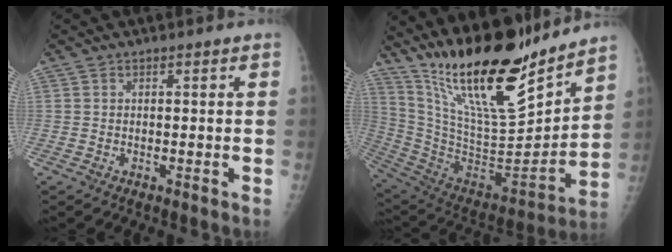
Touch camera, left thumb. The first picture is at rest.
{"total": 25.7, "force": [20.2, 6.2, 14.7], "torque": [-0.211, -0.118, 0.354]}